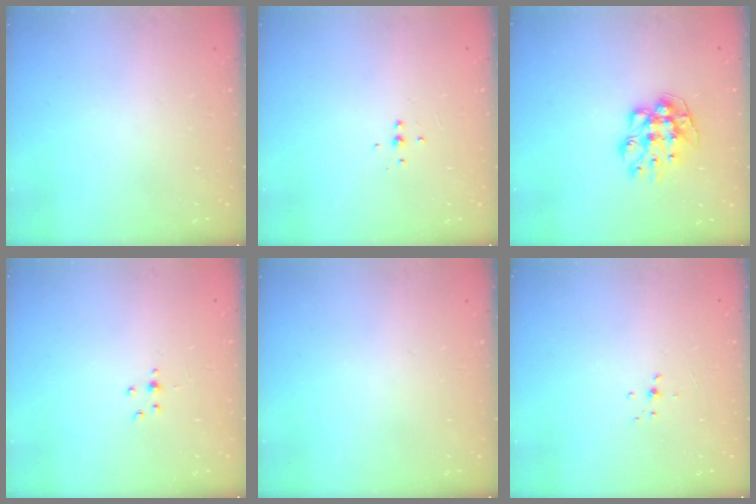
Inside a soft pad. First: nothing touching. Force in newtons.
{"total": 3.2, "press": 3.2, "slide": 0.3}
{"total": 9.6, "press": 9.6, "slide": 0.4}
{"total": 2.0, "press": 1.9, "slide": 0.5}
{"total": 0.0}
{"total": 4.6, "press": 4.5, "slide": 0.8}